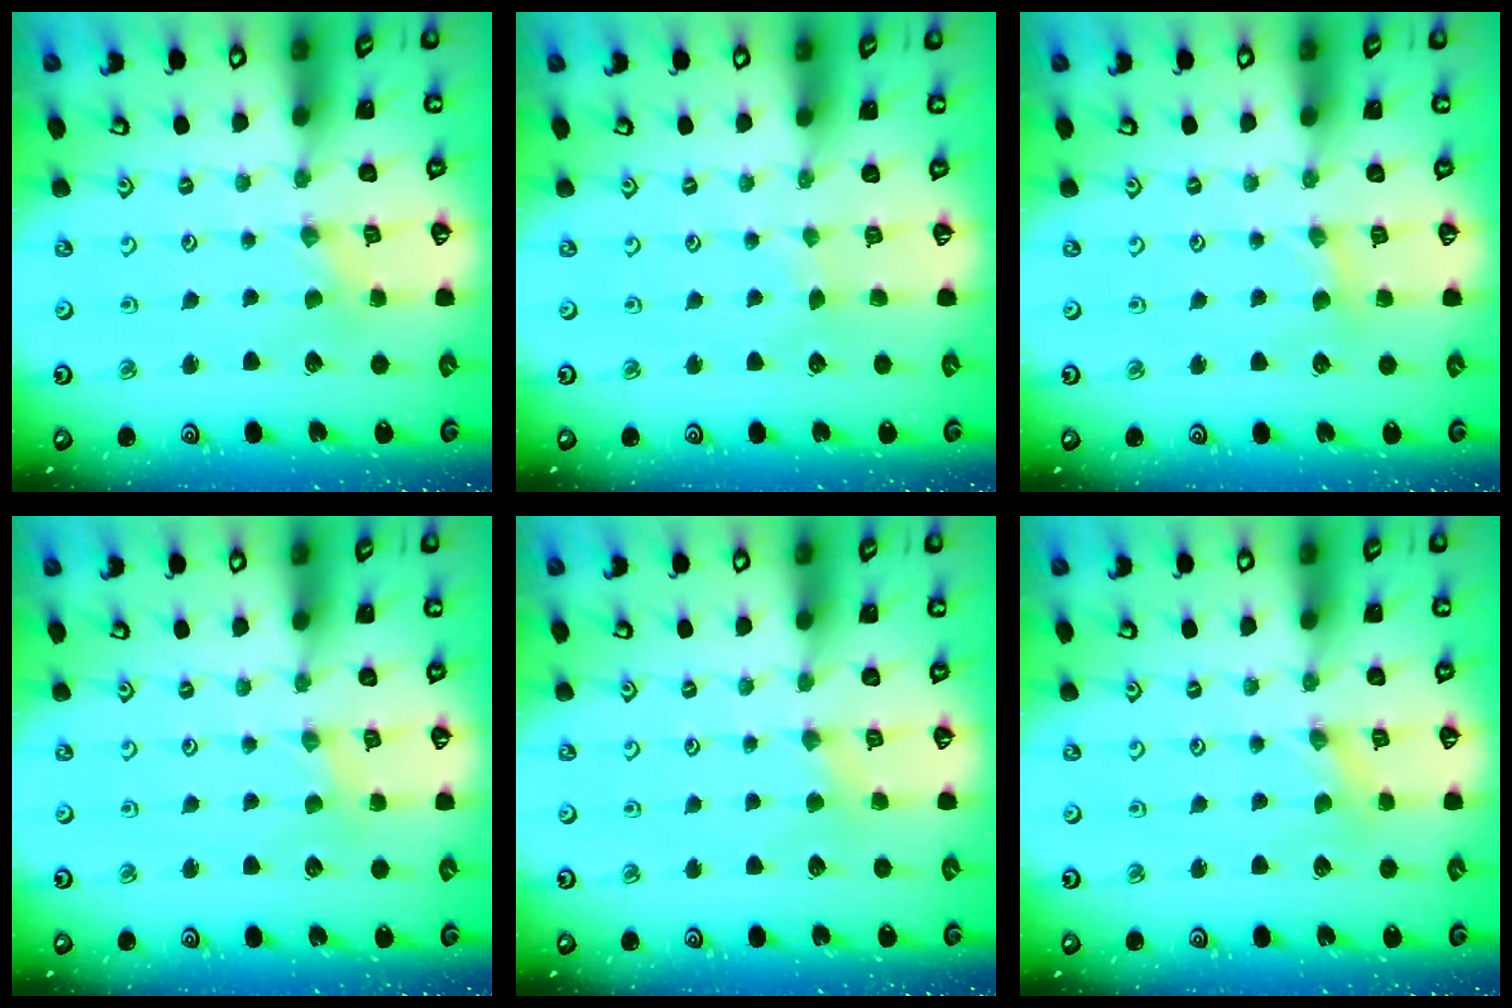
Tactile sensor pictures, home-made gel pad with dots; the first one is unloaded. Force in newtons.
{"total": 1.2, "press": 1.2, "slide": 0.2}
{"total": 2.1, "press": 2.1, "slide": 0.3}
{"total": 0.5, "press": 0.5, "slide": 0.1}
{"total": 2.2, "press": 2.2, "slide": 0.4}
{"total": 0.0}